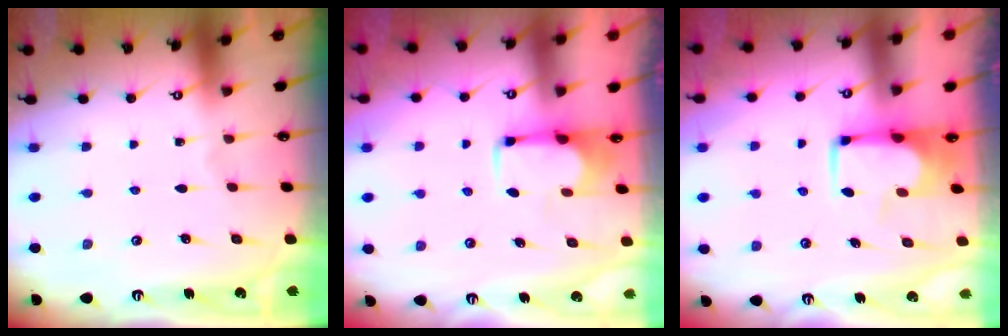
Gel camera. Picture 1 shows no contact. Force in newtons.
{"total": 1.8, "press": 1.6, "slide": 0.7}
{"total": 2.0, "press": 2.0, "slide": 0.2}